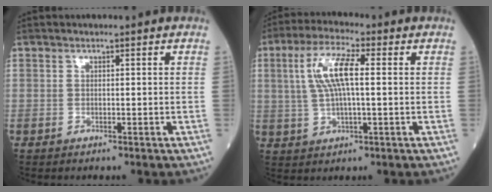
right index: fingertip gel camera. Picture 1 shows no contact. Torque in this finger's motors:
{"motor_torque": [0.24, 0.03, 0.24, 0.09]}